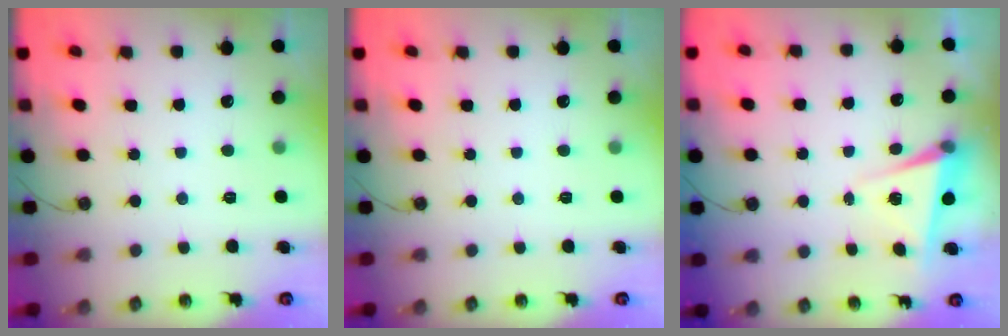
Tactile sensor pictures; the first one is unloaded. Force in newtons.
{"total": 0.0}
{"total": 6.2, "press": 5.9, "slide": 1.9}